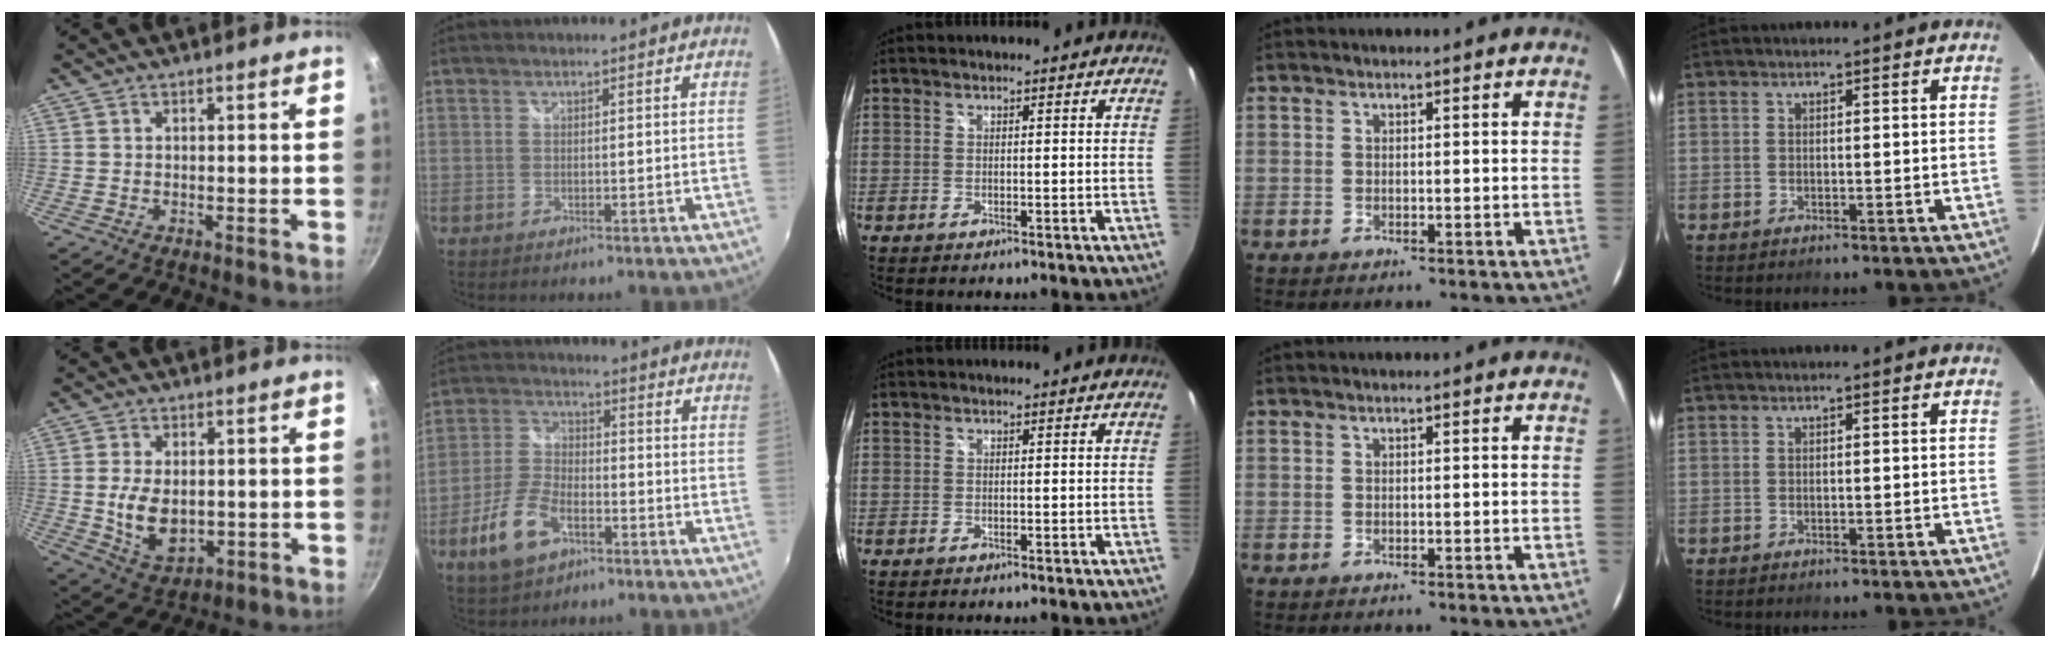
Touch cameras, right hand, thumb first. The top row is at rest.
{"thumb": {"total": 9.0, "force": [0.0, 5.6, 7.0], "torque": [-0.120, -0.013, 0.014]}, "index": {"total": 10.6, "force": [-5.5, 5.4, 7.2], "torque": [-0.163, -0.001, -0.102]}}